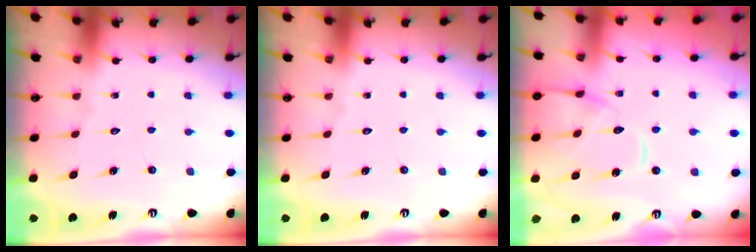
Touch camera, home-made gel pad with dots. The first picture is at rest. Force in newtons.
{"total": 0.0}
{"total": 12.3, "press": 12.2, "slide": 1.4}